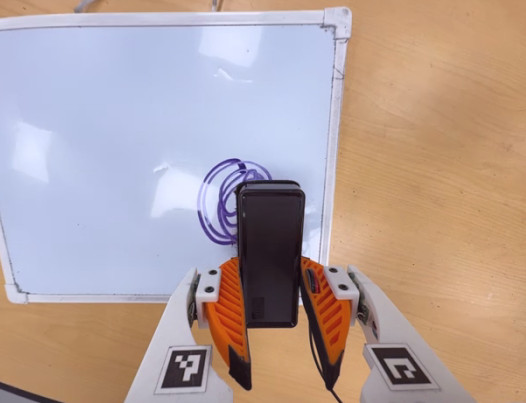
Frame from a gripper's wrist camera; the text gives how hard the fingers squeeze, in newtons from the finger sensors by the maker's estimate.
{"total": 4.8, "left": 3.4, "right": 6.2}